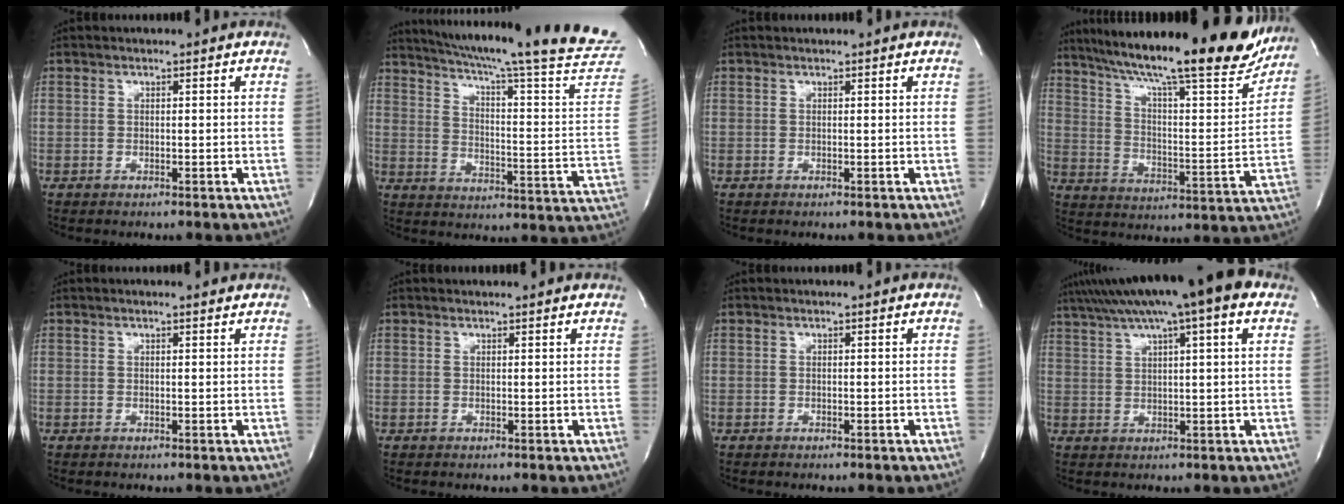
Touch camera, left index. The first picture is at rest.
{"total": 29.4, "force": [25.8, -1.1, 14.1], "torque": [-0.222, -0.108, 0.325]}
{"total": 1.1, "force": [1.1, 0.0, 0.2], "torque": [-0.007, 0.015, 0.018]}
{"total": 28.1, "force": [23.3, 4.0, 15.2], "torque": [-0.248, -0.032, 0.319]}
{"total": 1.3, "force": [1.2, 0.2, 0.5], "torque": [-0.014, 0.005, 0.014]}
{"total": 2.5, "force": [2.5, 0.2, 0.4], "torque": [-0.014, 0.010, 0.026]}
{"total": 0.0}
{"total": 16.3, "force": [10.9, 1.4, 12.0], "torque": [-0.206, 0.050, 0.152]}